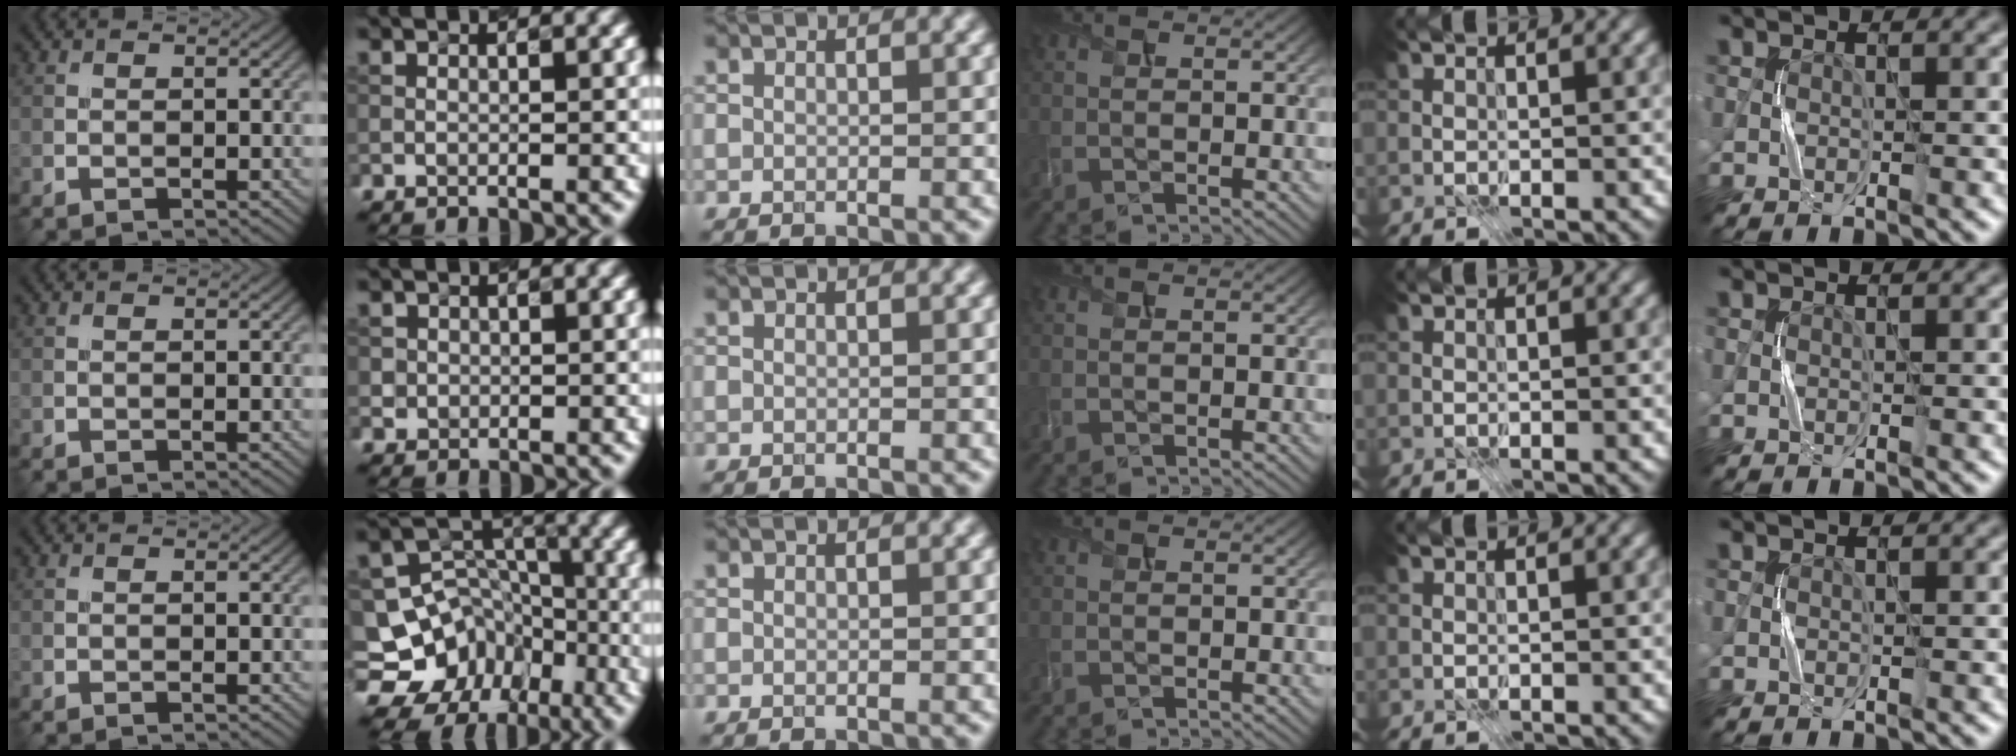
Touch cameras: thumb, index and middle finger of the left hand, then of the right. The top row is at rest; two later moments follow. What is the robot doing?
{"motion": "press", "object": "joystick"}